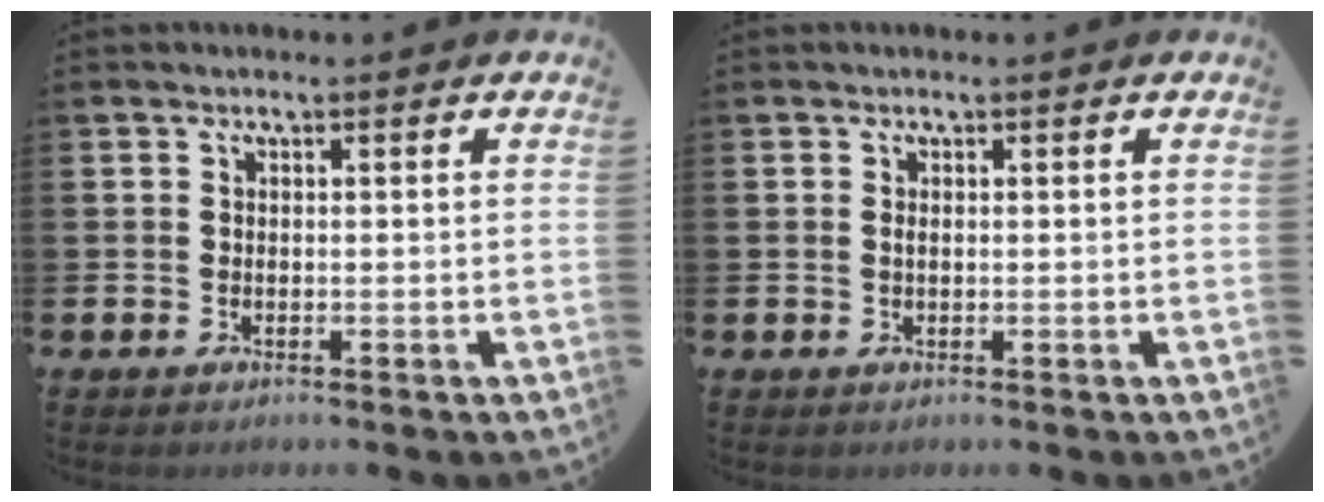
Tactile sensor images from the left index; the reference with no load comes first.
{"total": 0.5, "force": [0.2, 0.2, 0.5], "torque": [-0.007, 0.001, 0.002]}